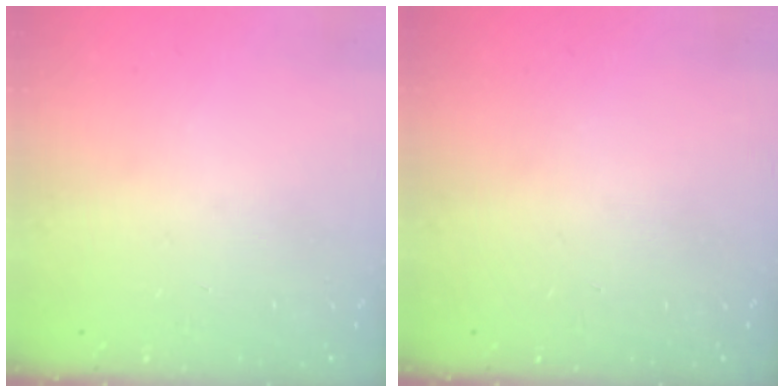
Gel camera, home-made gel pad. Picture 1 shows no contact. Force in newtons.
{"total": 0.0}